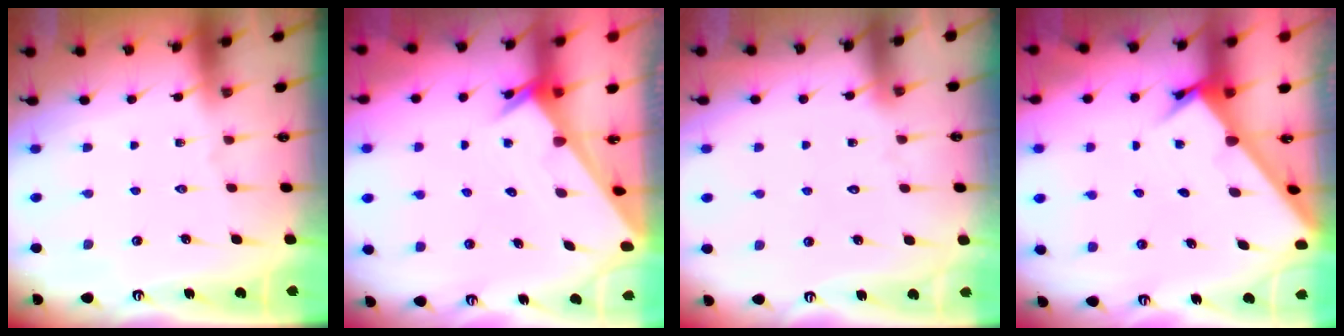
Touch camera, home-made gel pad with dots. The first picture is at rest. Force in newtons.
{"total": 3.3, "press": 3.2, "slide": 0.3}
{"total": 2.1, "press": 2.1, "slide": 0.0}
{"total": 2.6, "press": 2.5, "slide": 0.3}